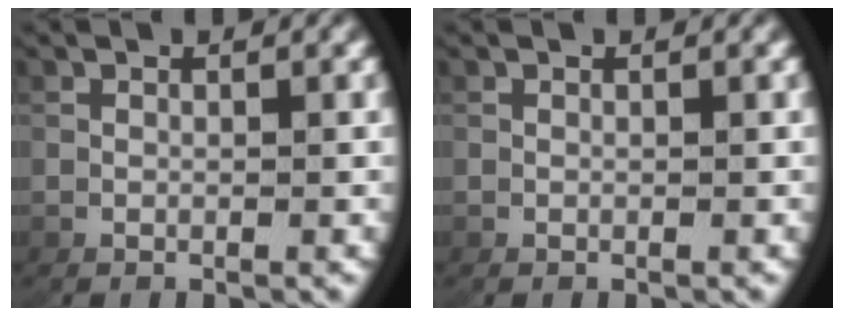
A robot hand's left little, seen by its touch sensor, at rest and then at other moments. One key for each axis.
{"total": 0.0}